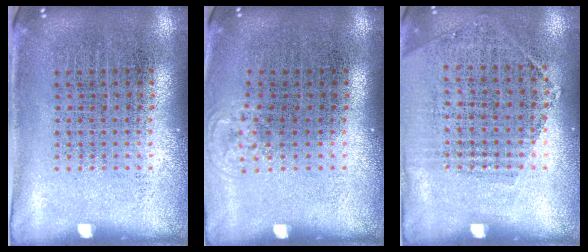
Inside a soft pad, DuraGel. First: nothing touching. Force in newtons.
{"total": 0.6, "press": 0.5, "slide": 0.3}
{"total": 1.2, "press": 1.0, "slide": 0.6}